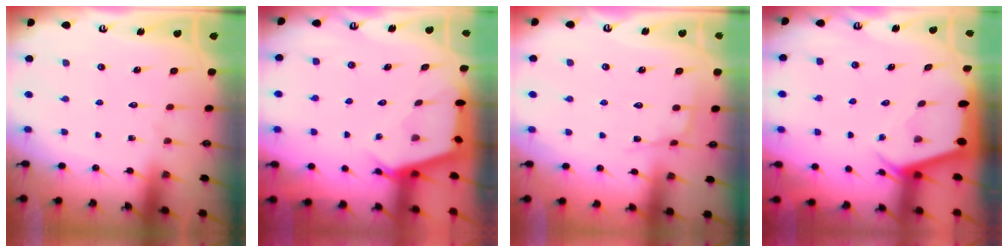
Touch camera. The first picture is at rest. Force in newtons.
{"total": 2.9, "press": 2.9, "slide": 0.3}
{"total": 4.4, "press": 4.3, "slide": 0.4}
{"total": 4.0, "press": 3.9, "slide": 0.3}